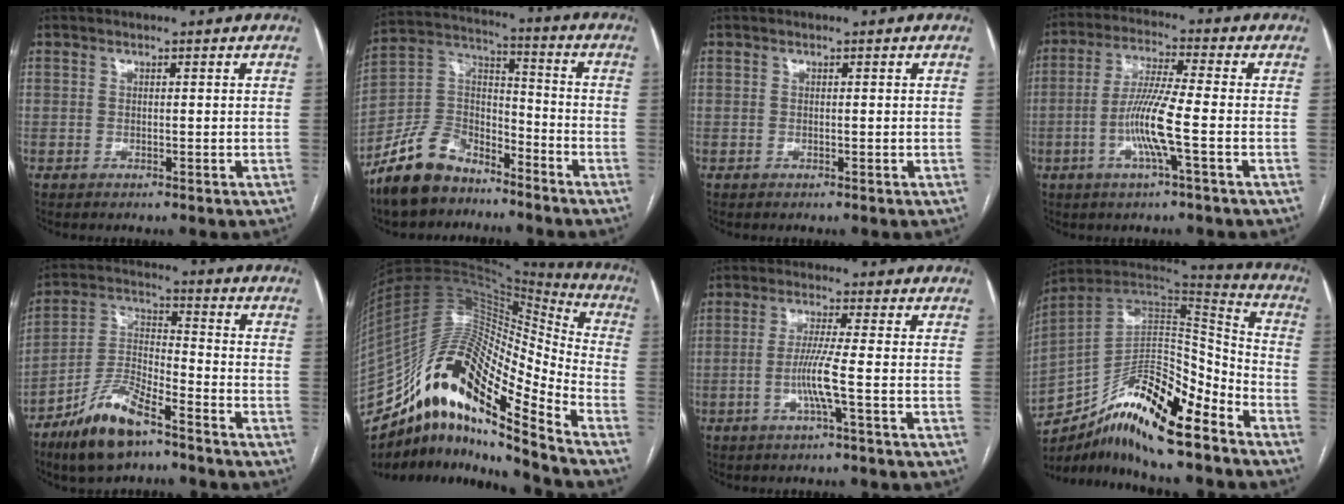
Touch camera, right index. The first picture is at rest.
{"total": 12.4, "force": [-9.7, 6.2, 4.7], "torque": [-0.105, 0.027, -0.185]}
{"total": 0.0}
{"total": 8.9, "force": [-2.4, -0.2, 8.5], "torque": [-0.170, -0.004, -0.052]}
{"total": 11.7, "force": [-8.1, 3.1, 7.8], "torque": [-0.164, -0.008, -0.155]}
{"total": 24.2, "force": [-15.5, 4.6, 18.0], "torque": [-0.342, 0.021, -0.280]}
{"total": 5.3, "force": [-1.5, -0.9, 5.0], "torque": [-0.101, -0.006, -0.032]}
{"total": 20.2, "force": [-14.6, 4.2, 13.3], "torque": [-0.224, 0.019, -0.253]}